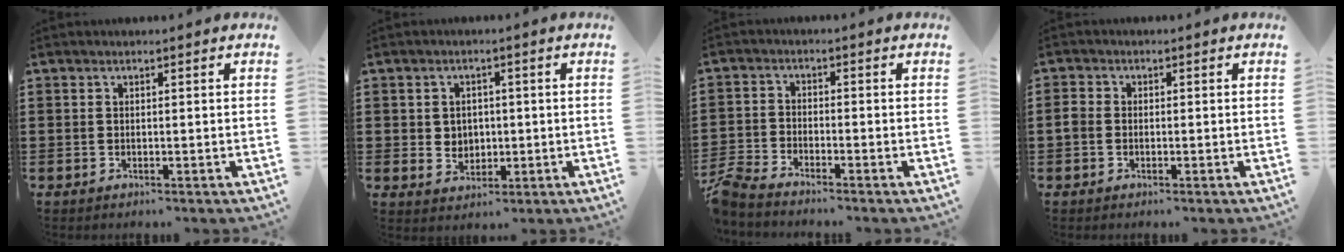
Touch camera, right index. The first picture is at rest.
{"total": 2.8, "force": [0.3, 2.7, 0.9], "torque": [-0.022, 0.003, 0.000]}
{"total": 3.3, "force": [-3.3, 0.1, 0.5], "torque": [-0.039, -0.006, -0.077]}
{"total": 1.5, "force": [-0.5, 1.2, 0.8], "torque": [-0.024, 0.001, -0.014]}